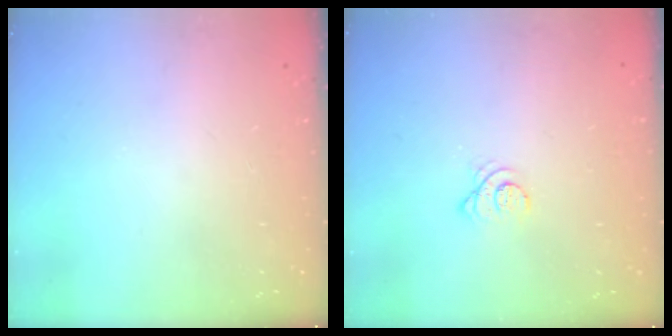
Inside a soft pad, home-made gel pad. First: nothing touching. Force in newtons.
{"total": 3.3, "press": 3.2, "slide": 0.6}